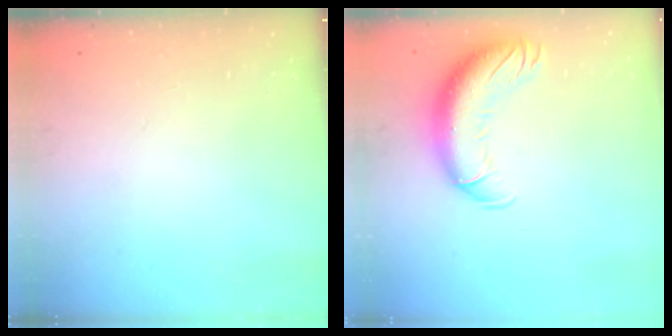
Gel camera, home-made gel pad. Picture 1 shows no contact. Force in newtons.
{"total": 14.0, "press": 13.6, "slide": 3.3}